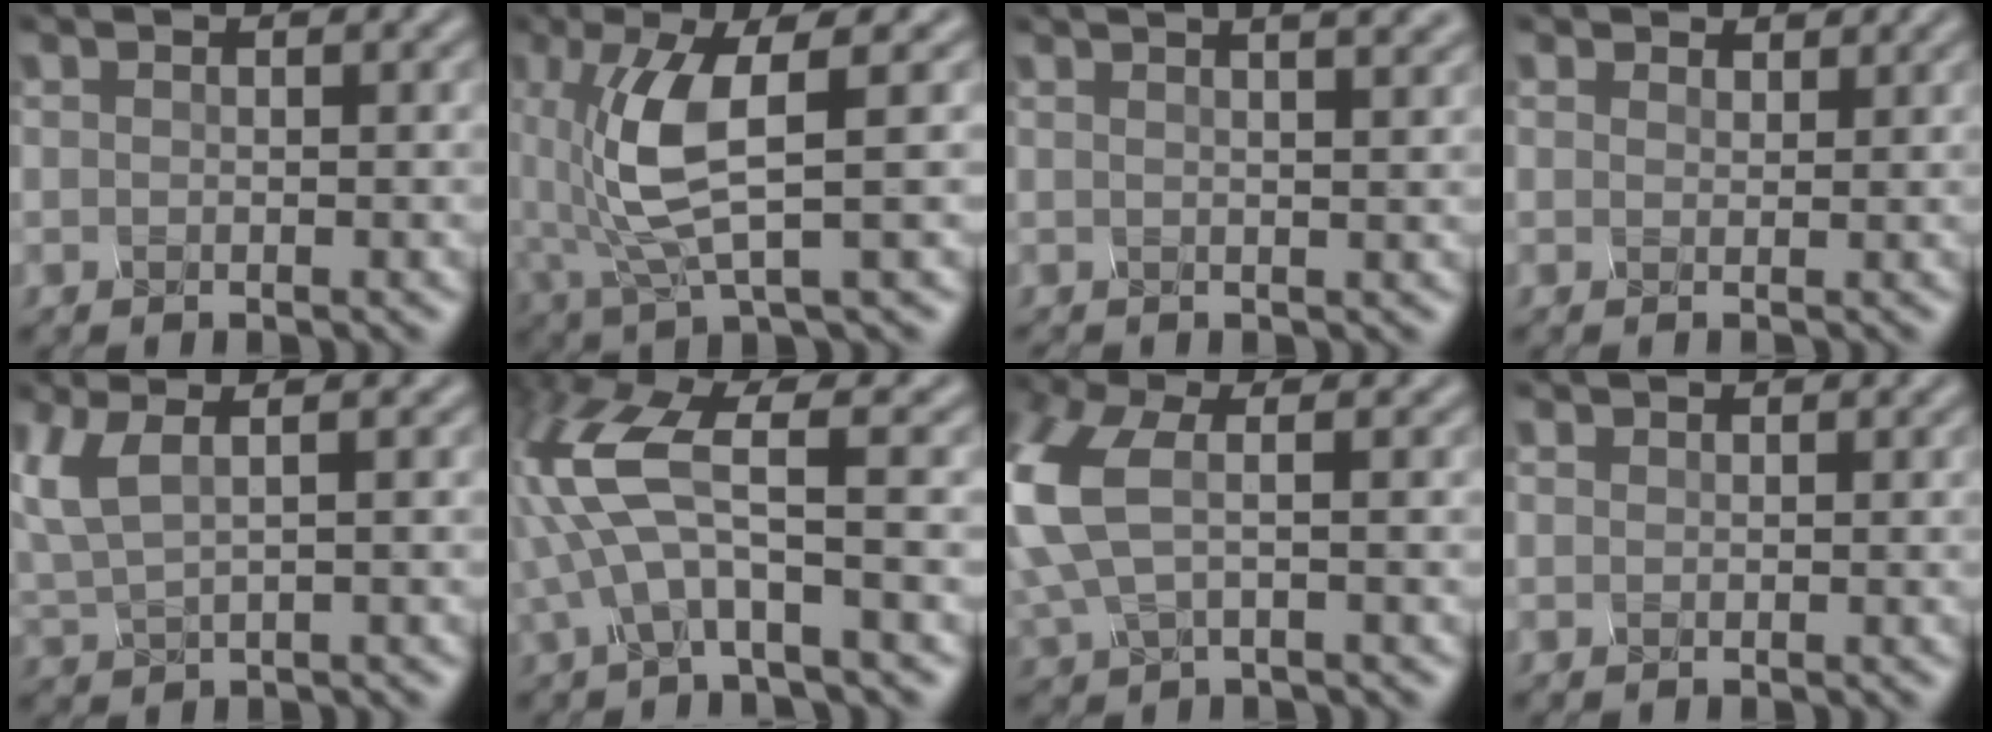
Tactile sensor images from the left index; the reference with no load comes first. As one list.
[{"total": 5.0, "force": [0.5, 0.8, 4.9], "torque": [-0.127, 0.002, 0.025]}, {"total": 7.3, "force": [3.6, 3.0, 5.6], "torque": [-0.024, 0.052, 0.018]}, {"total": 1.2, "force": [1.1, -0.2, -0.5], "torque": [-0.005, 0.006, 0.018]}, {"total": 2.3, "force": [1.9, 0.0, 1.4], "torque": [-0.053, 0.009, 0.050]}, {"total": 6.5, "force": [0.3, 1.4, 6.3], "torque": [-0.172, 0.015, 0.009]}, {"total": 4.6, "force": [1.1, 2.0, 4.0], "torque": [-0.147, 0.003, 0.027]}, {"total": 1.5, "force": [0.2, -0.7, -1.3], "torque": [0.007, 0.000, 0.010]}]